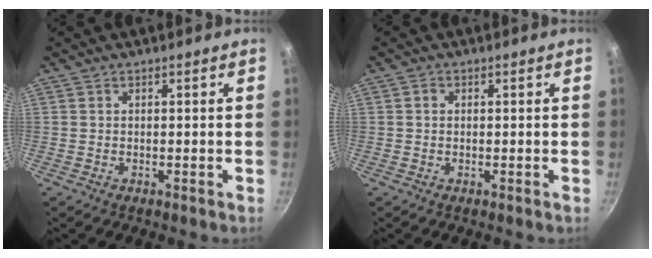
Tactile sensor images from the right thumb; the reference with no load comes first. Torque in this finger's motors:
{"motor_torque": [-0.03, 0.34, 0.25, -0.17, -0.03]}